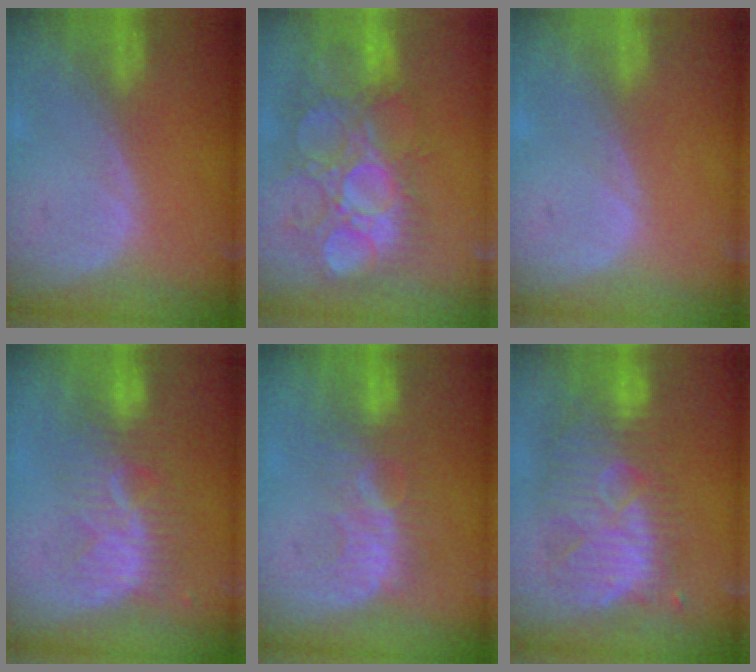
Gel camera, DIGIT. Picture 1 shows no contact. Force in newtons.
{"total": 11.8, "press": 11.2, "slide": 3.7}
{"total": 0.0}
{"total": 8.2, "press": 7.4, "slide": 3.6}
{"total": 6.2, "press": 6.0, "slide": 1.7}
{"total": 10.5, "press": 10.2, "slide": 2.6}